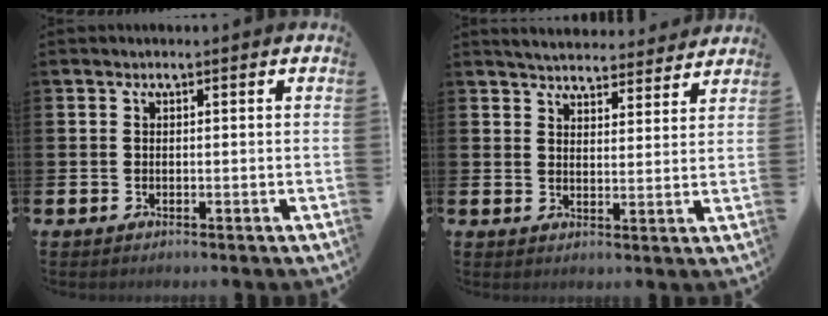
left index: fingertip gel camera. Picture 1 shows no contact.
{"total": 4.7, "force": [4.7, 0.7, 0.1], "torque": [-0.015, -0.030, 0.082]}